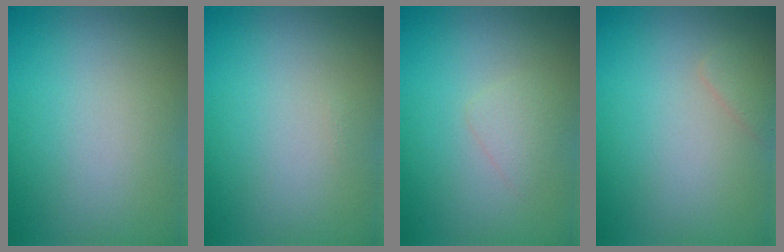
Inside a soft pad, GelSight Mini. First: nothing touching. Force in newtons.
{"total": 0.0}
{"total": 1.3, "press": 1.3, "slide": 0.1}
{"total": 0.9, "press": 0.9, "slide": 0.1}